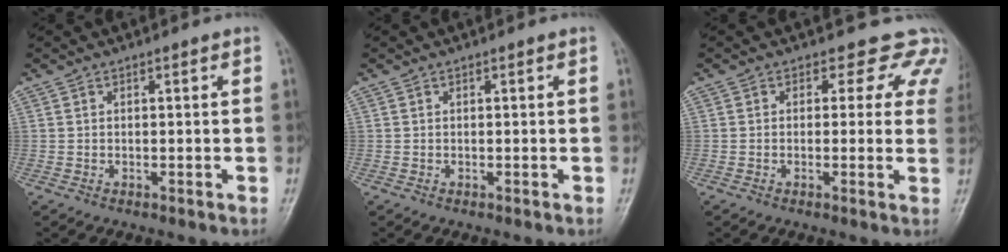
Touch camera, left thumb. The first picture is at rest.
{"total": 0.0}
{"total": 7.6, "force": [5.0, 5.2, 2.3], "torque": [0.021, -0.013, 0.030]}